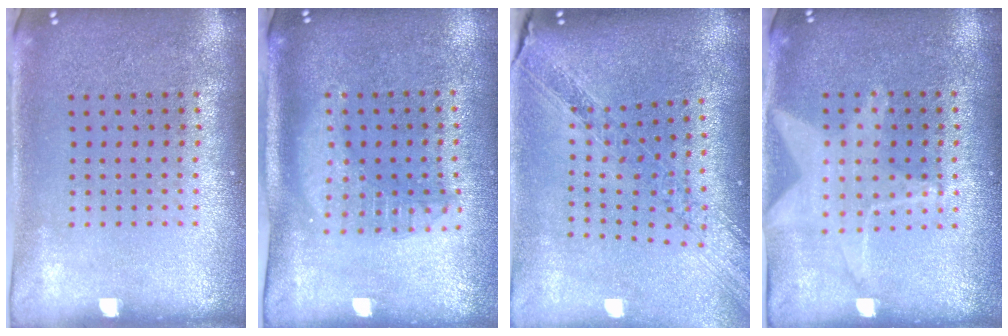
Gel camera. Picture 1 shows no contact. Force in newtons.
{"total": 1.8, "press": 1.5, "slide": 0.9}
{"total": 1.3, "press": 1.3, "slide": 0.4}
{"total": 1.4, "press": 1.4, "slide": 0.3}